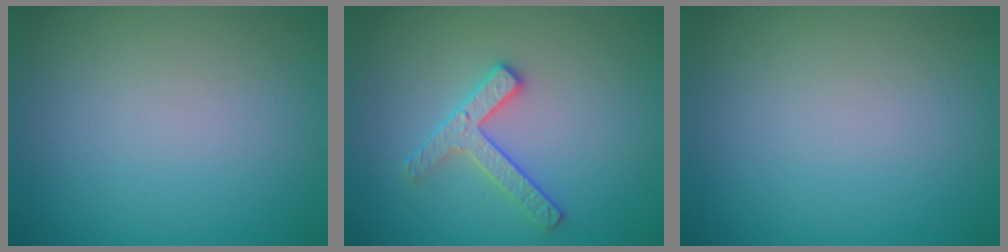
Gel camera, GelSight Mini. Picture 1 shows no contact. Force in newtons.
{"total": 2.6, "press": 2.4, "slide": 0.9}
{"total": 0.0}